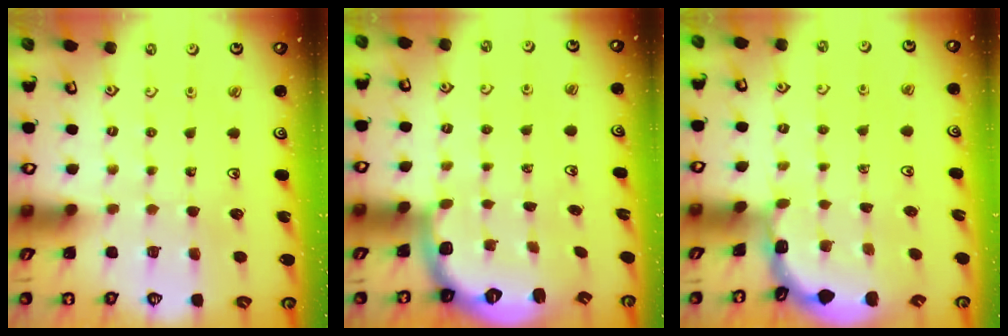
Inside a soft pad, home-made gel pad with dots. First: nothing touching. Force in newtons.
{"total": 2.6, "press": 1.5, "slide": 2.1}
{"total": 1.7, "press": 1.7, "slide": 0.1}